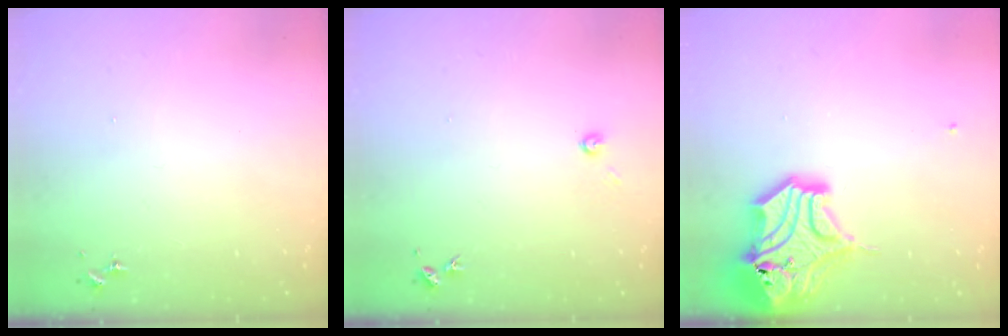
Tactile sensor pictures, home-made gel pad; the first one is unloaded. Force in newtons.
{"total": 3.9, "press": 3.9, "slide": 0.5}
{"total": 18.5, "press": 18.3, "slide": 2.6}